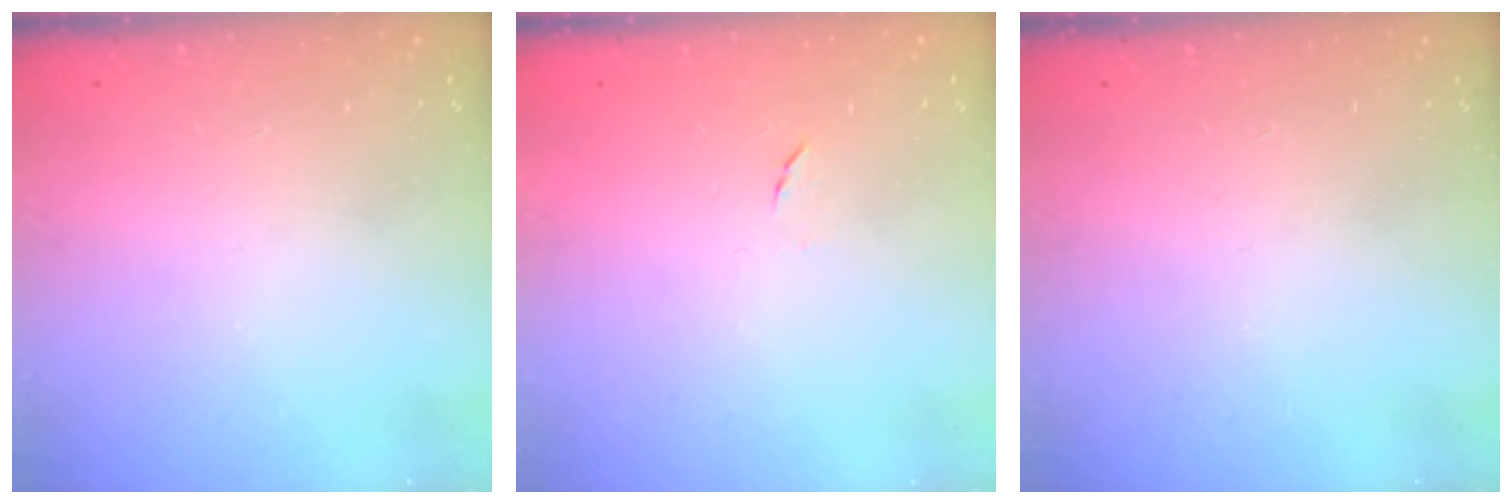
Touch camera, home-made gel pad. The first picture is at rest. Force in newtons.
{"total": 4.5, "press": 4.5, "slide": 0.5}
{"total": 0.0}